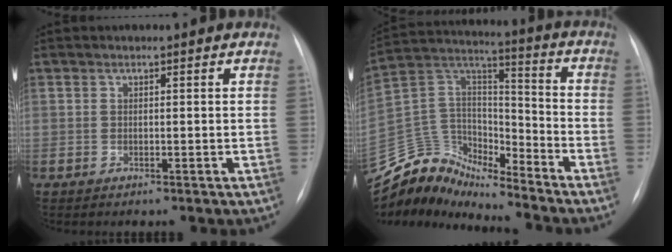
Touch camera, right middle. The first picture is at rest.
{"total": 11.6, "force": [-11.1, 3.4, 0.2], "torque": [-0.010, 0.086, -0.213]}